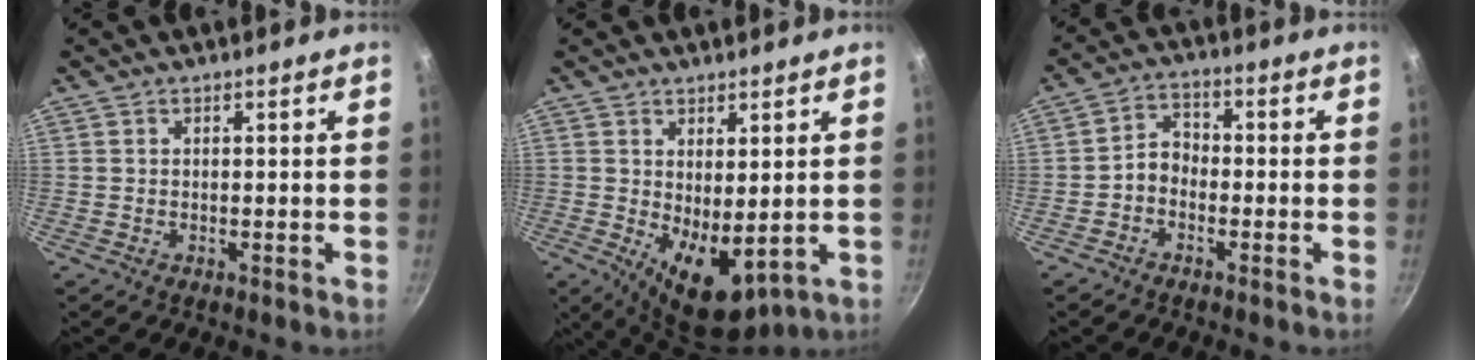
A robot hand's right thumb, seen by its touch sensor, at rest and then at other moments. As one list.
[{"total": 9.0, "force": [0.3, 4.5, 7.8], "torque": [-0.094, -0.025, 0.022]}, {"total": 4.2, "force": [-1.8, 3.0, 2.3], "torque": [-0.029, 0.029, -0.042]}]